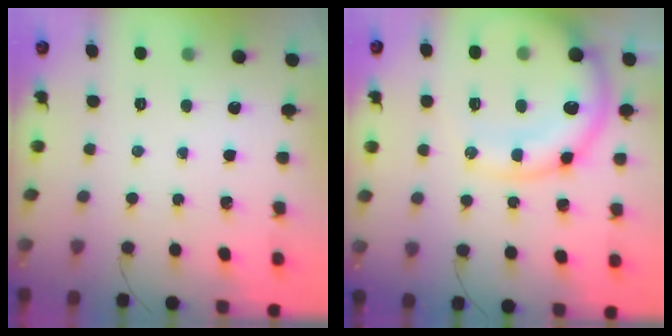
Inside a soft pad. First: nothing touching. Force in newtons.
{"total": 15.1, "press": 14.8, "slide": 3.1}